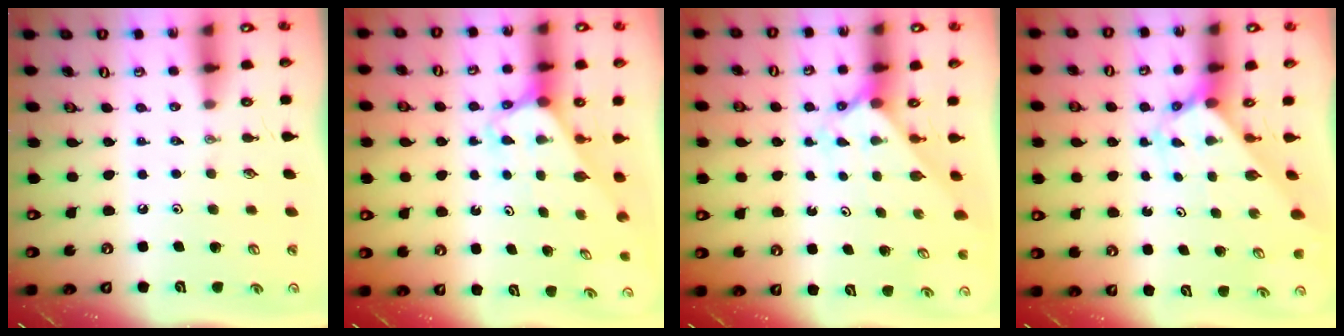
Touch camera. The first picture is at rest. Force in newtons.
{"total": 2.6, "press": 2.6, "slide": 0.2}
{"total": 2.1, "press": 2.1, "slide": 0.2}
{"total": 2.6, "press": 2.6, "slide": 0.2}